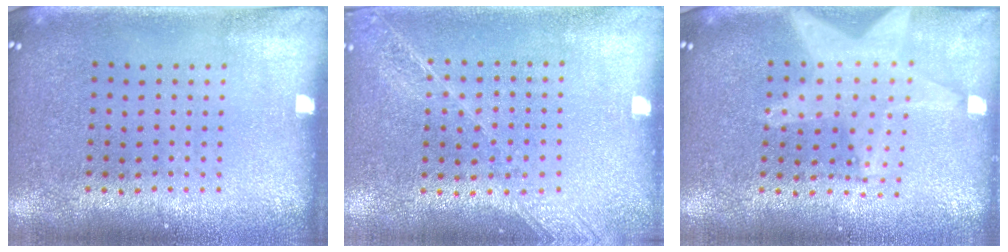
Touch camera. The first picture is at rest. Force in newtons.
{"total": 1.5, "press": 1.4, "slide": 0.5}
{"total": 2.2, "press": 1.8, "slide": 1.2}